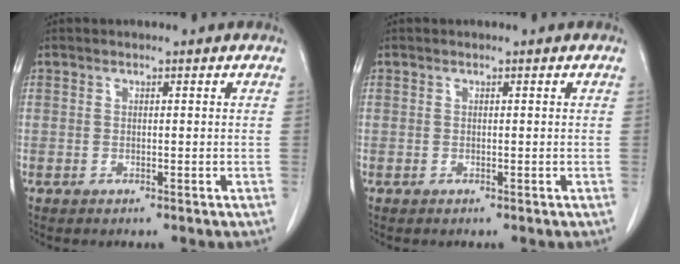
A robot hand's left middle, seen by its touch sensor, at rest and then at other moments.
{"total": 0.0}